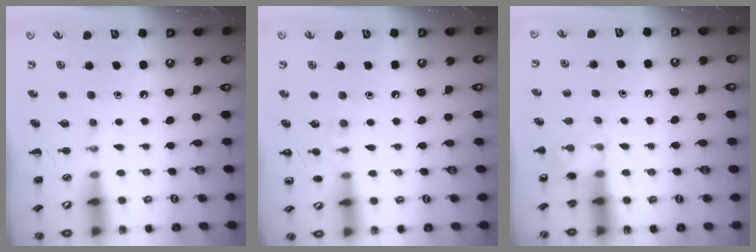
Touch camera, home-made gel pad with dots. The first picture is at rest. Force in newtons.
{"total": 7.5, "press": 7.2, "slide": 2.0}
{"total": 3.7, "press": 3.5, "slide": 1.1}